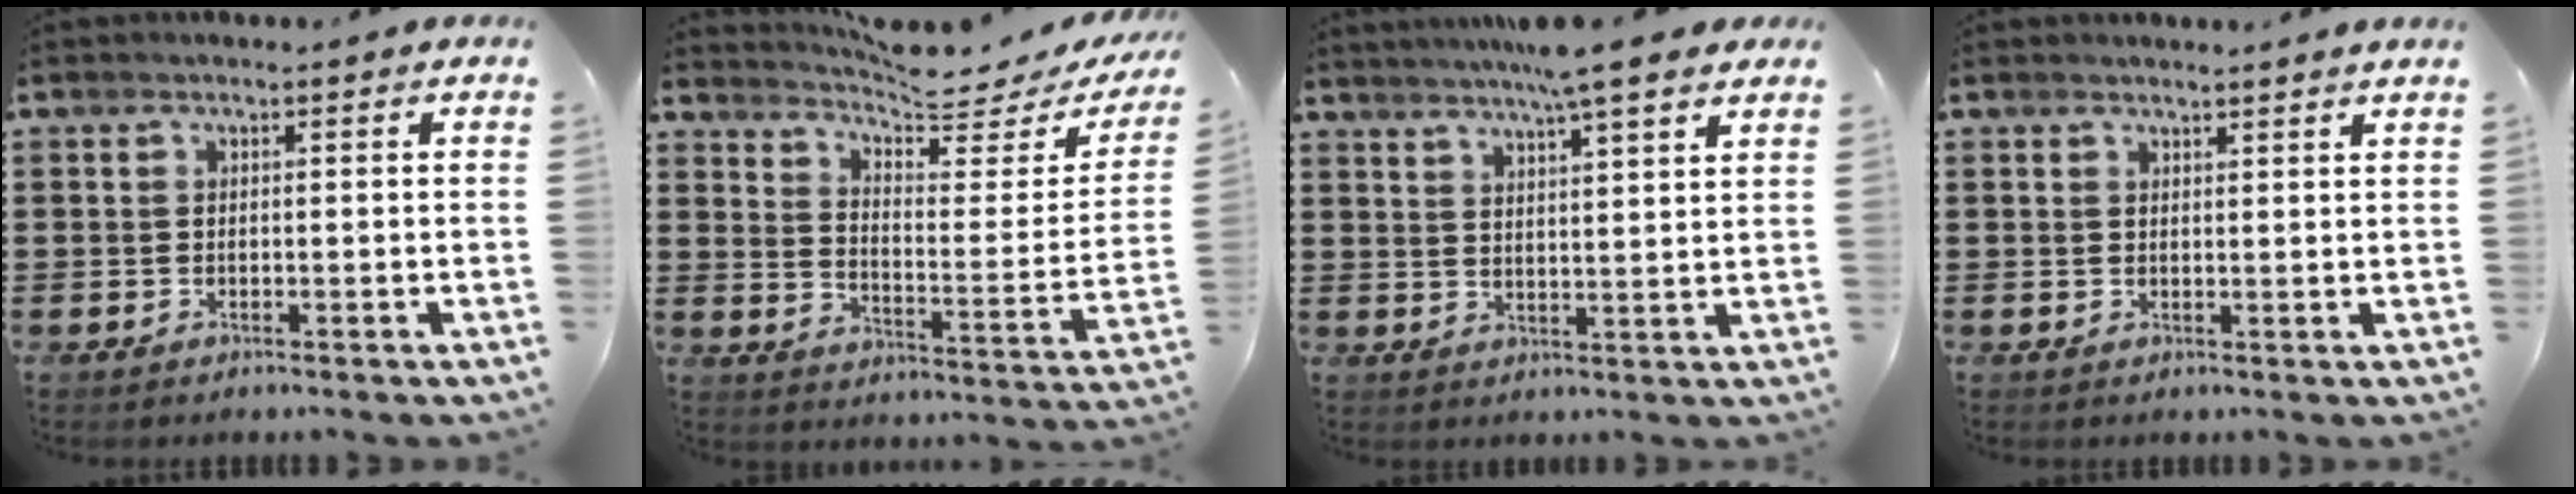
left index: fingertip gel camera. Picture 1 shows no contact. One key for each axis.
{"total": 5.8, "fx": 5.3, "fy": 0.2, "fz": 2.1, "tx": -0.054, "ty": -0.045, "tz": 0.087}
{"total": 6.5, "fx": 5.5, "fy": -0.3, "fz": 3.5, "tx": -0.075, "ty": -0.016, "tz": 0.094}
{"total": 1.7, "fx": 1.6, "fy": -0.3, "fz": 0.1, "tx": -0.004, "ty": 0.000, "tz": 0.032}